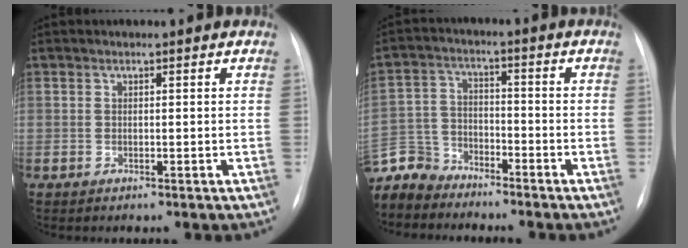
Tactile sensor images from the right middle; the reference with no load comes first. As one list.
[{"total": 9.8, "force": [-9.0, 3.9, 0.2], "torque": [-0.019, 0.009, -0.180]}]